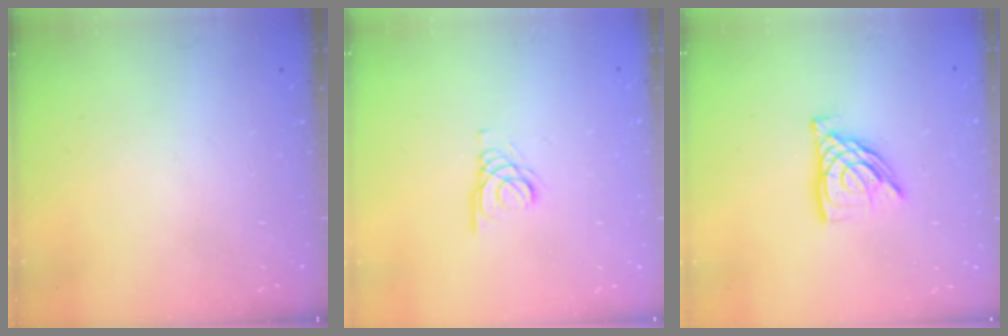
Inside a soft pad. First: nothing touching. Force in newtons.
{"total": 1.6, "press": 1.6, "slide": 0.2}
{"total": 10.7, "press": 10.6, "slide": 1.2}